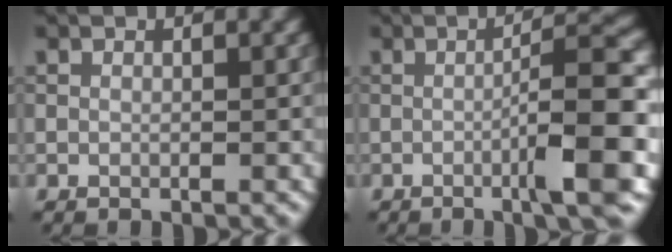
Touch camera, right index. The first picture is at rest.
{"total": 7.6, "force": [-1.6, 1.0, 7.4], "torque": [-0.098, 0.015, -0.034]}